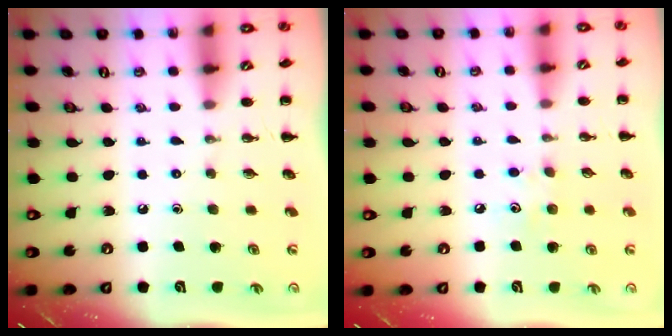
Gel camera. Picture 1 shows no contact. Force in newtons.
{"total": 4.6, "press": 4.5, "slide": 1.2}